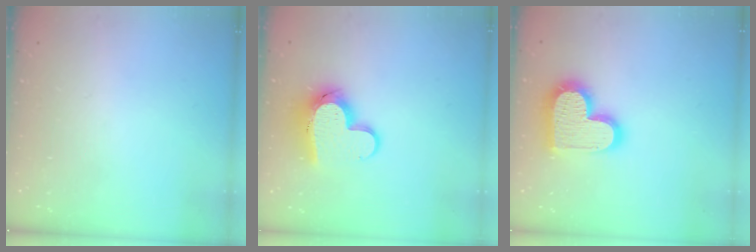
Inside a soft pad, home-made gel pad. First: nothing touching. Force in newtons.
{"total": 12.5, "press": 12.5, "slide": 1.0}
{"total": 17.8, "press": 17.8, "slide": 1.1}